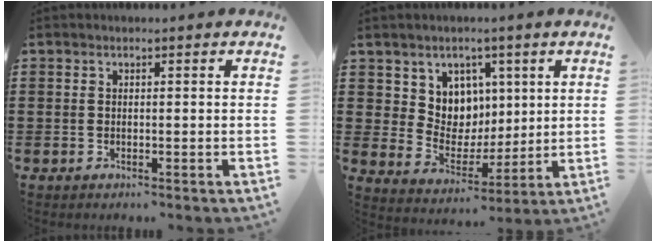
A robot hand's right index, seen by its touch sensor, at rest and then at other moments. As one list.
[{"total": 7.0, "force": [3.6, 6.0, 0.2], "torque": [-0.043, -0.026, 0.070]}]